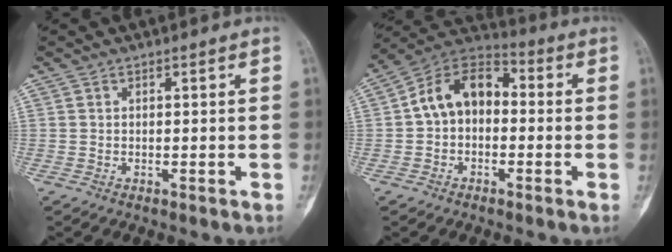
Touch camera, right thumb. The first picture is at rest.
{"total": 11.5, "force": [-0.1, 8.2, 8.0], "torque": [-0.113, 0.040, -0.021]}